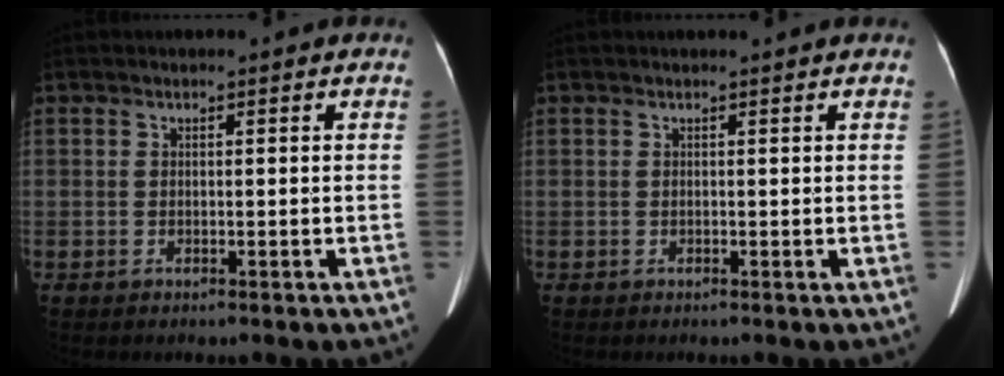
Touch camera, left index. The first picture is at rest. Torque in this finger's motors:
{"motor_torque": [0.70, -0.95, 0.17, 0.05]}